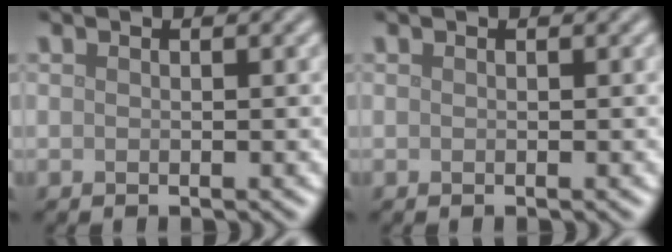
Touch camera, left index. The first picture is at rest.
{"total": 0.0}